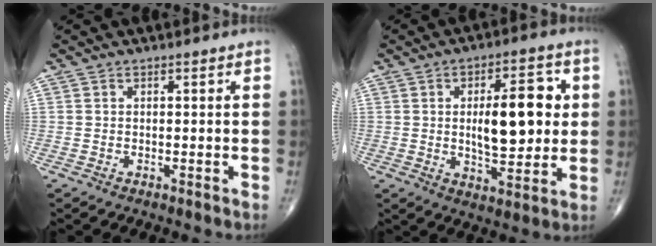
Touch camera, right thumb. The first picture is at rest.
{"total": 14.0, "force": [1.6, 5.9, 12.5], "torque": [-0.160, -0.006, 0.027]}